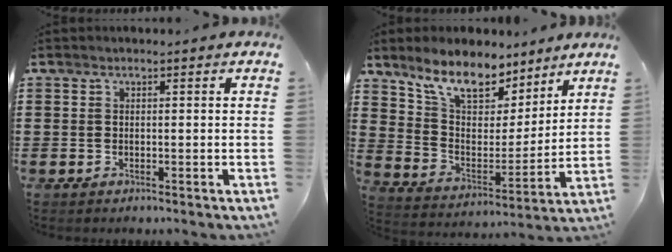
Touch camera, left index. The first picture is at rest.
{"total": 10.2, "force": [8.2, 4.2, 4.5], "torque": [-0.112, -0.043, 0.149]}